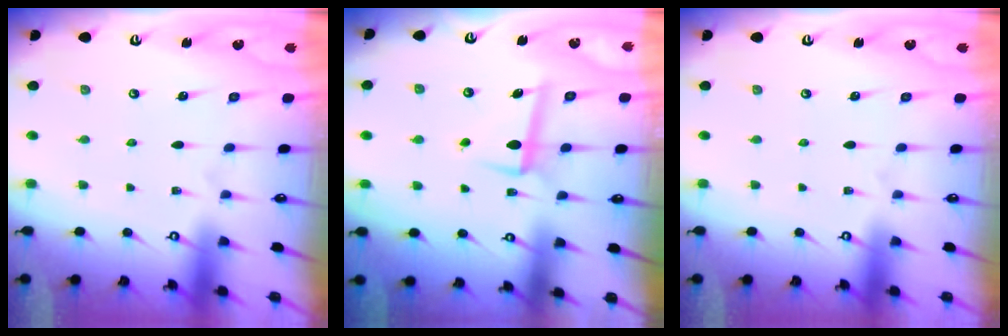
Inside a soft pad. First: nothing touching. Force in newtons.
{"total": 6.6, "press": 6.5, "slide": 1.1}
{"total": 0.0}